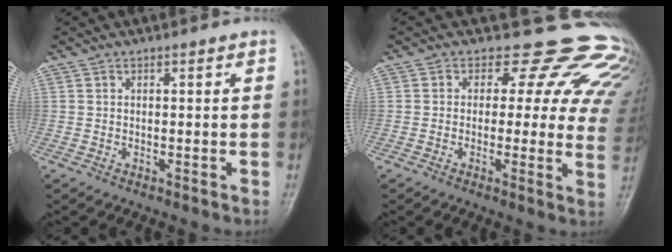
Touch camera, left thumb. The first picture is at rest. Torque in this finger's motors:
{"motor_torque": [0.37, 0.44, -0.06, -0.25, 0.00]}